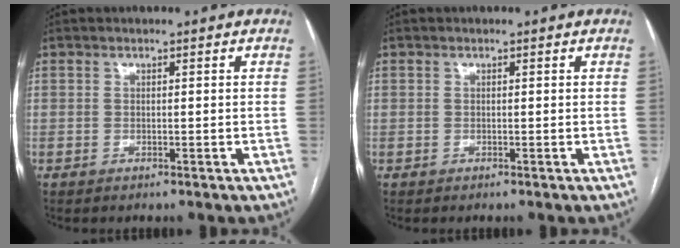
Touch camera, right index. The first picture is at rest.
{"total": 0.0}